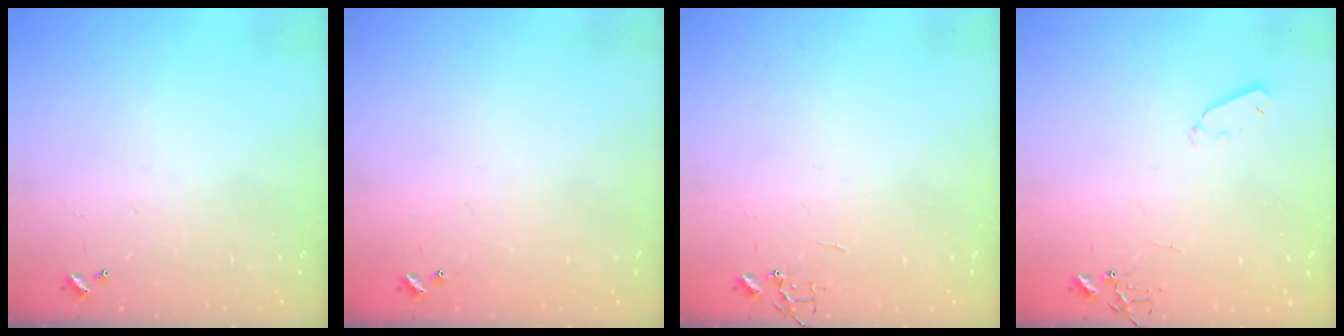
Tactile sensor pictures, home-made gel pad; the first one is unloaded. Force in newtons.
{"total": 3.7, "press": 3.6, "slide": 0.4}
{"total": 0.0}
{"total": 4.0, "press": 3.9, "slide": 0.8}